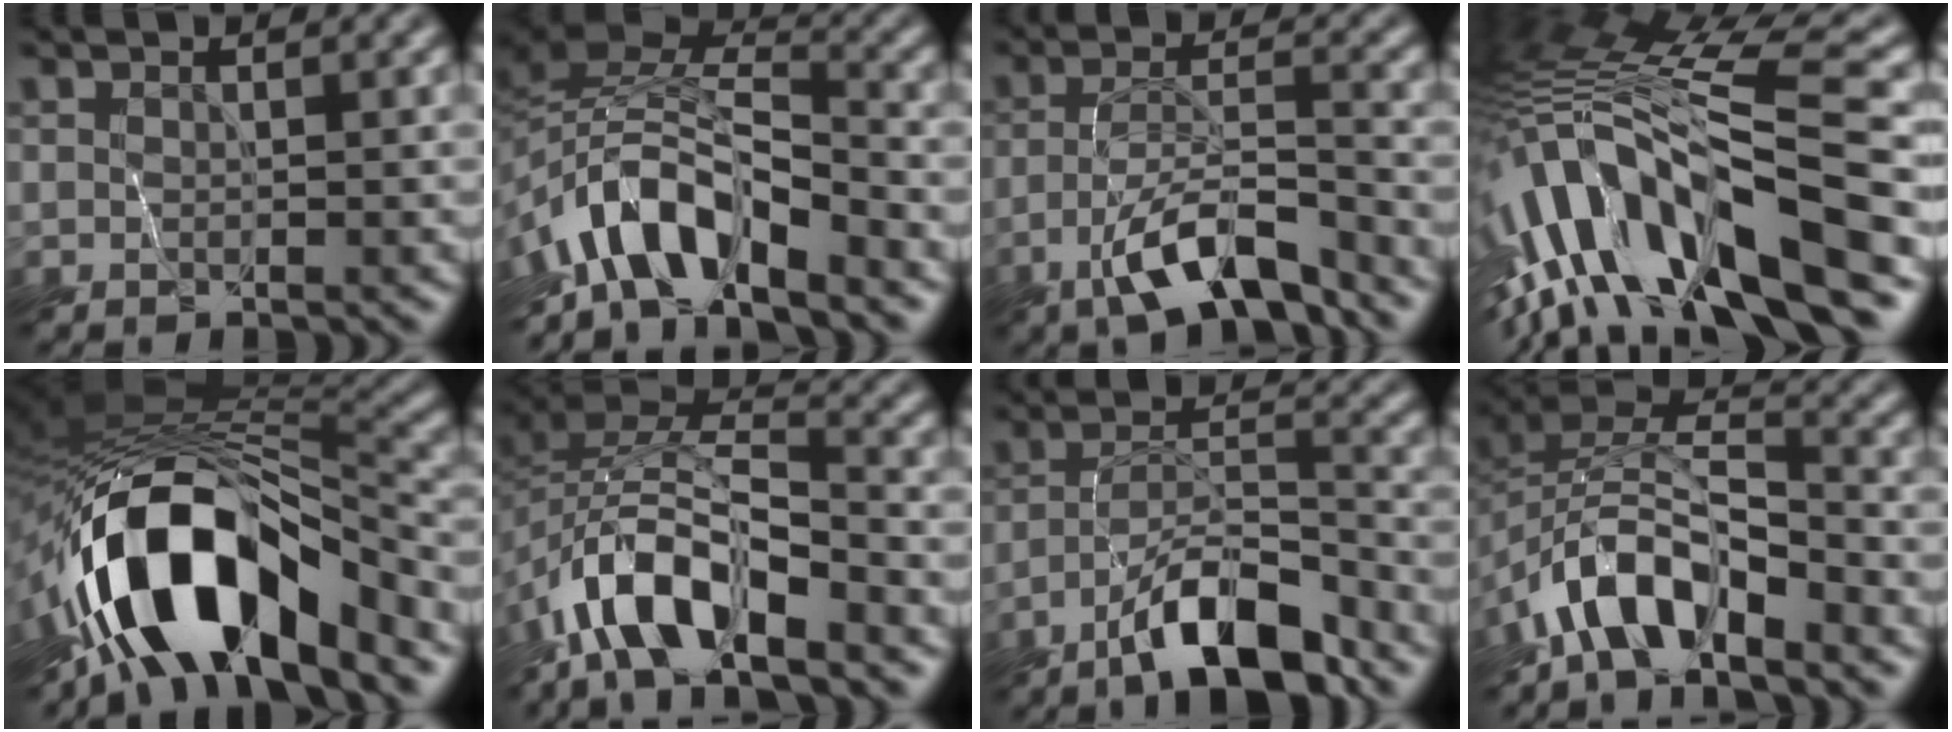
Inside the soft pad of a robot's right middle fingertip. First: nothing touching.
{"total": 7.7, "force": [-5.6, 2.3, 4.7], "torque": [-0.068, 0.012, -0.118]}
{"total": 6.6, "force": [-4.9, 1.3, 4.2], "torque": [-0.080, 0.000, -0.091]}
{"total": 13.9, "force": [-4.8, 3.0, 12.7], "torque": [-0.226, 0.030, -0.080]}
{"total": 12.2, "force": [-7.4, 4.4, 8.7], "torque": [-0.138, 0.005, -0.134]}
{"total": 9.0, "force": [-5.9, 3.2, 5.9], "torque": [-0.106, 0.007, -0.114]}
{"total": 7.6, "force": [-5.8, 1.5, 4.6], "torque": [-0.073, 0.004, -0.109]}
{"total": 7.5, "force": [-5.3, 2.4, 4.7], "torque": [-0.084, 0.008, -0.106]}